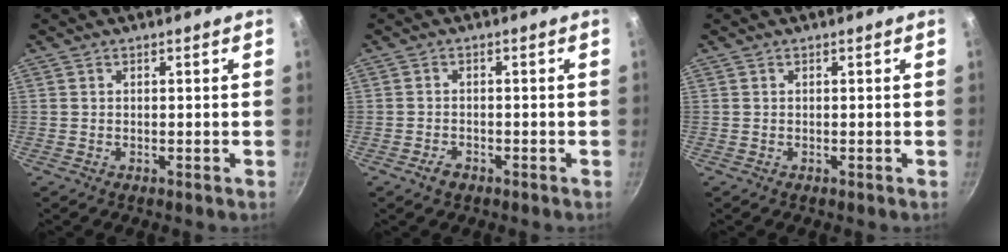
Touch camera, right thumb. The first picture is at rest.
{"total": 2.3, "force": [-1.6, 1.3, 1.1], "torque": [-0.016, 0.011, -0.026]}
{"total": 0.0}